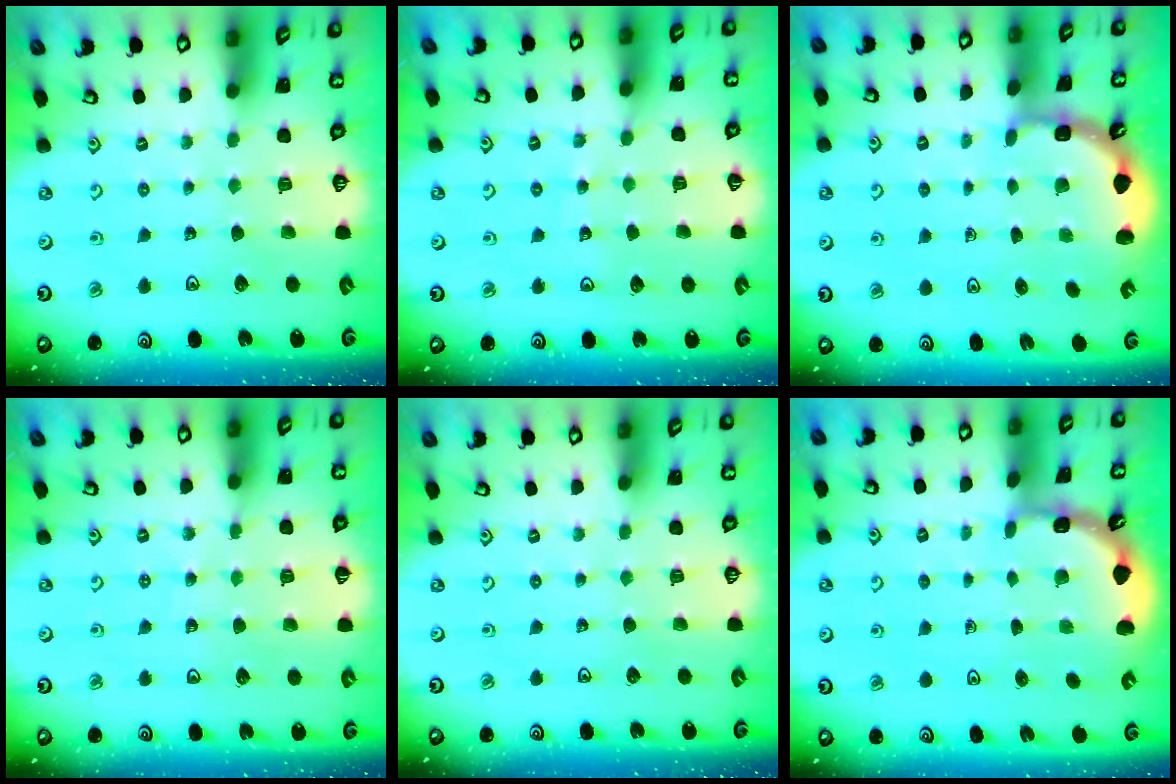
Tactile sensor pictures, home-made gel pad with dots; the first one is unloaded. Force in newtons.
{"total": 6.9, "press": 6.9, "slide": 0.8}
{"total": 2.3, "press": 2.1, "slide": 0.9}
{"total": 3.7, "press": 3.1, "slide": 2.1}
{"total": 0.0}
{"total": 2.2, "press": 2.2, "slide": 0.1}